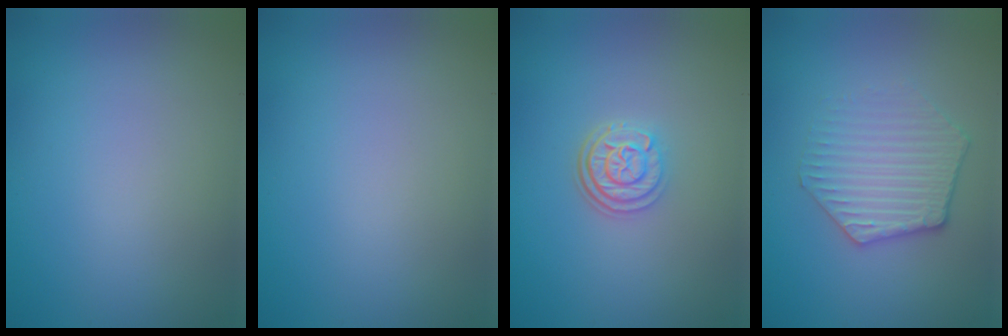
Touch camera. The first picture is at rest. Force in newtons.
{"total": 0.0}
{"total": 3.0, "press": 2.4, "slide": 1.8}
{"total": 3.3, "press": 3.2, "slide": 1.0}